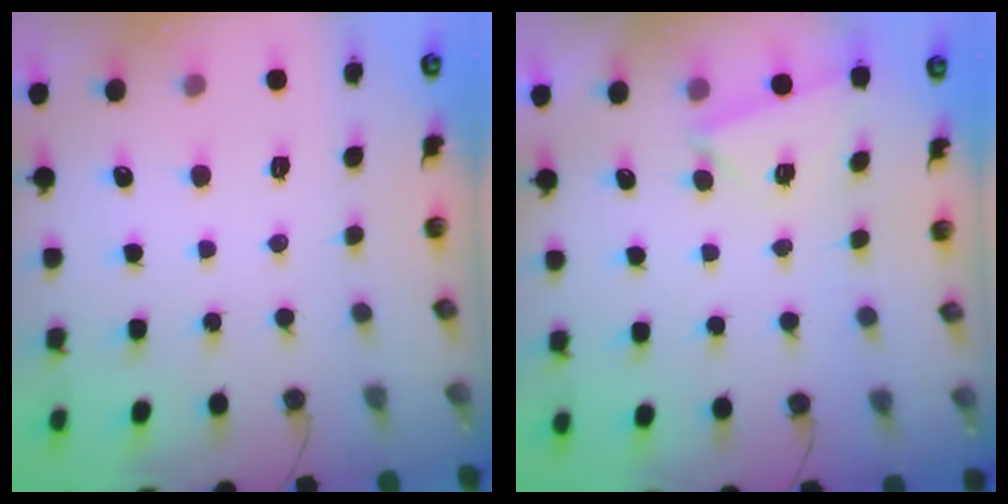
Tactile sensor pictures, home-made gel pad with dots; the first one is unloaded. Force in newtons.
{"total": 2.8, "press": 1.7, "slide": 2.2}